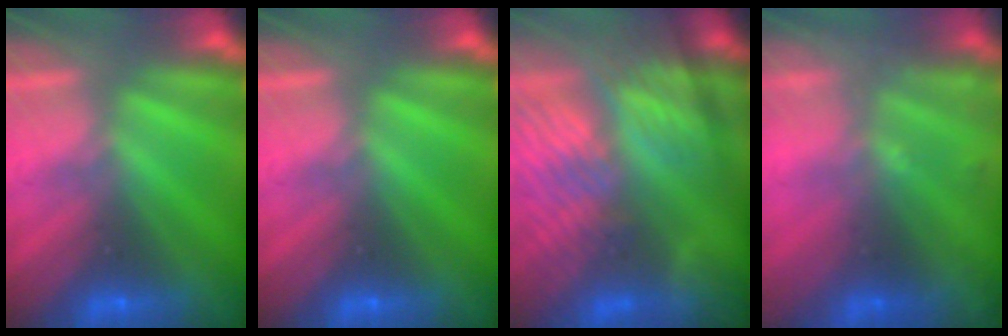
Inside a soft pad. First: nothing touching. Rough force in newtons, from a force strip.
{"total": 0.0}
{"total": 7.3}
{"total": 1.8}